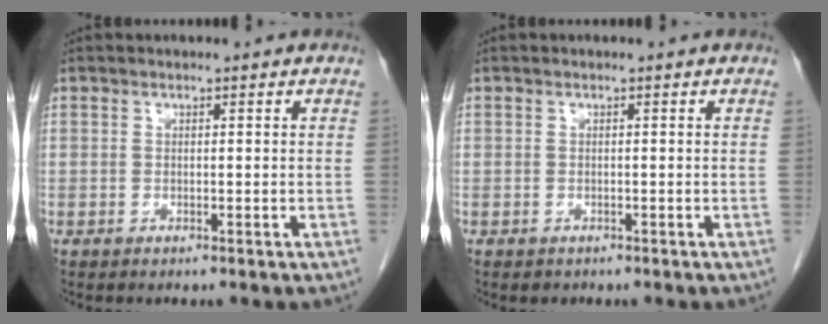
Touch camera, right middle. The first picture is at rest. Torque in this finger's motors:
{"motor_torque": [0.21, -0.02, -0.05, -0.01]}